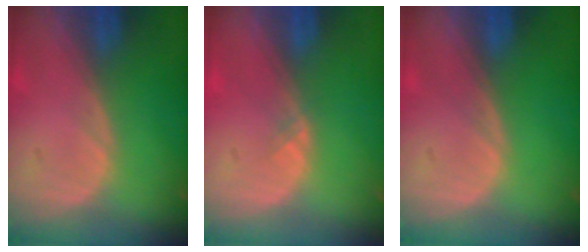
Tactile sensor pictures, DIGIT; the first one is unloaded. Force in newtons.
{"total": 0.8, "press": 0.5, "slide": 0.6}
{"total": 0.0}